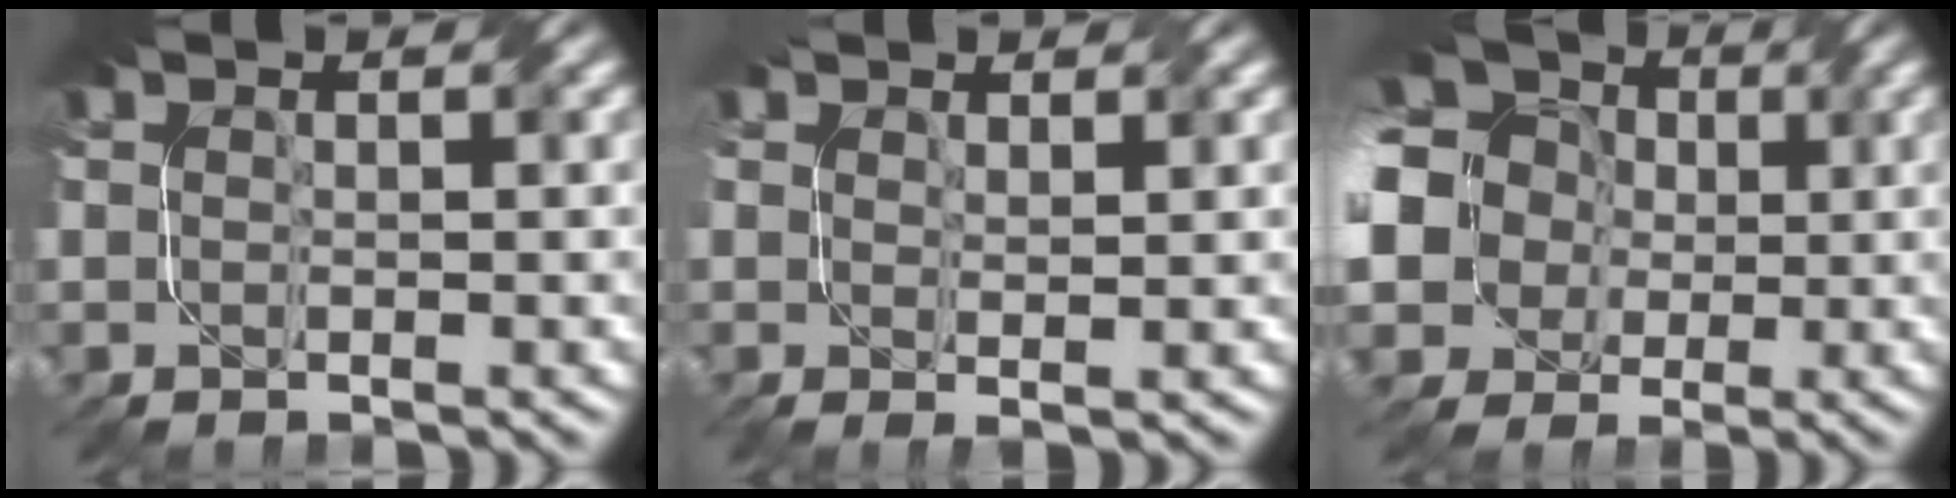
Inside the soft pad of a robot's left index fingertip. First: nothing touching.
{"total": 1.1, "force": [0.7, 0.1, 0.8], "torque": [-0.013, -0.001, 0.011]}
{"total": 19.3, "force": [2.2, 17.4, 8.0], "torque": [-0.209, 0.021, -0.018]}